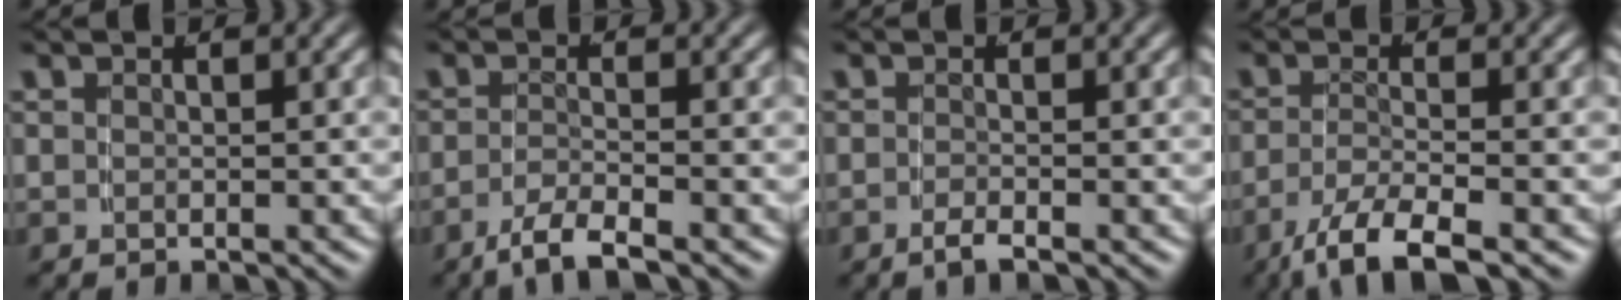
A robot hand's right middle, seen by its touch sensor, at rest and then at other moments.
{"total": 3.7, "force": [-2.9, 0.1, 2.2], "torque": [-0.042, -0.011, -0.044]}
{"total": 1.7, "force": [-1.5, -0.4, 0.8], "torque": [-0.019, -0.003, -0.026]}
{"total": 6.2, "force": [-4.4, 1.4, 4.2], "torque": [-0.074, -0.027, -0.055]}